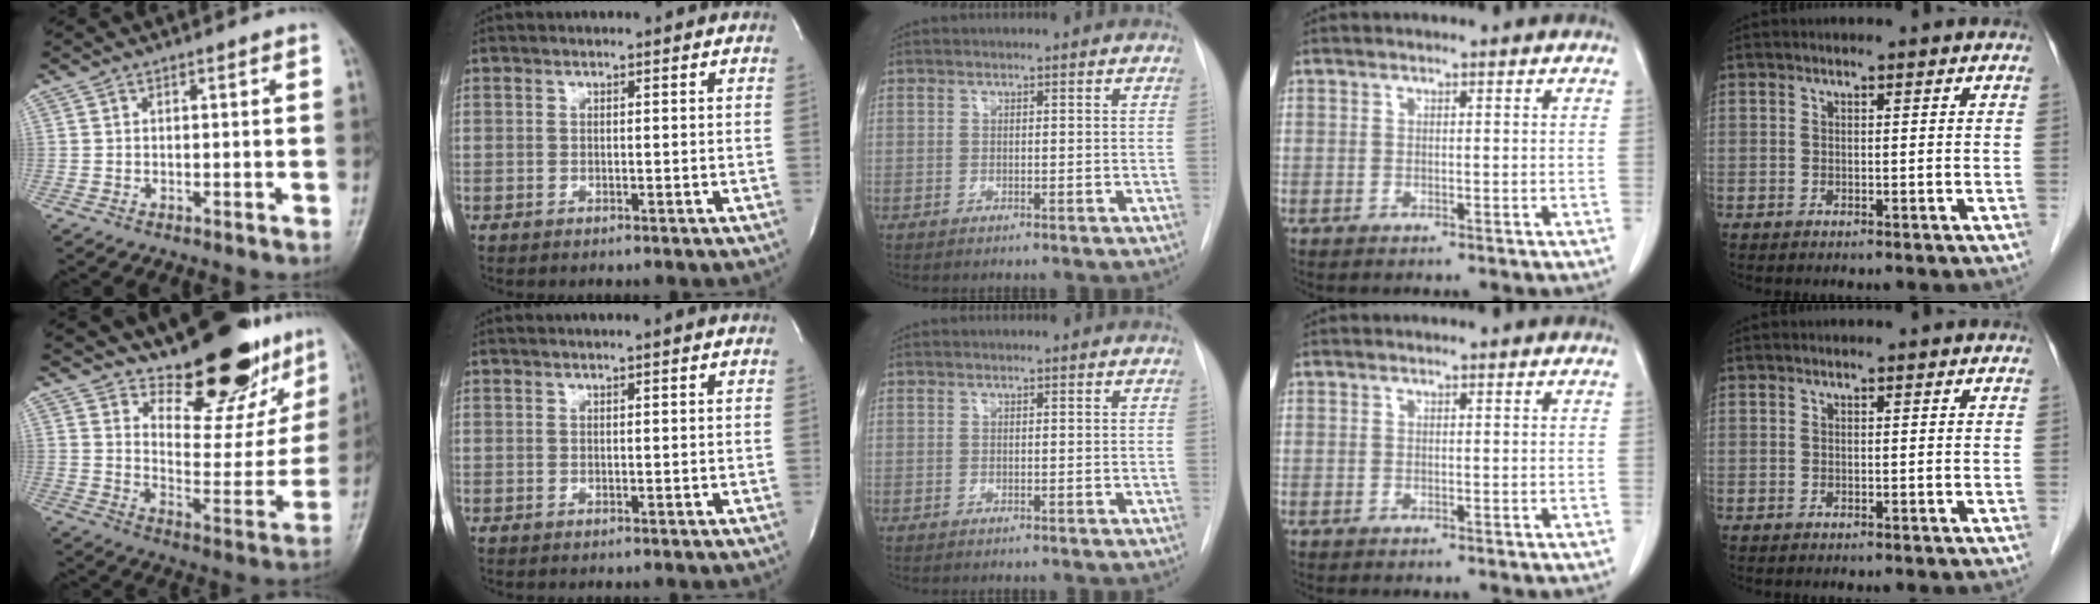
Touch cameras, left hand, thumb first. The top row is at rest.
{"thumb": {"total": 19.6, "force": [15.8, 6.9, 9.3], "torque": [-0.077, -0.123, 0.222]}, "index": {"total": 0.8, "force": [0.5, -0.3, 0.4], "torque": [-0.014, -0.002, 0.017]}}